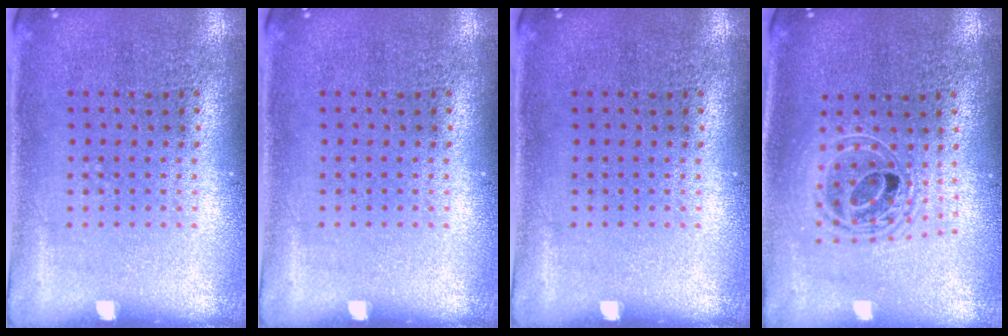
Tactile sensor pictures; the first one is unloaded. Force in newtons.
{"total": 0.0}
{"total": 0.0}
{"total": 1.8, "press": 1.5, "slide": 0.9}